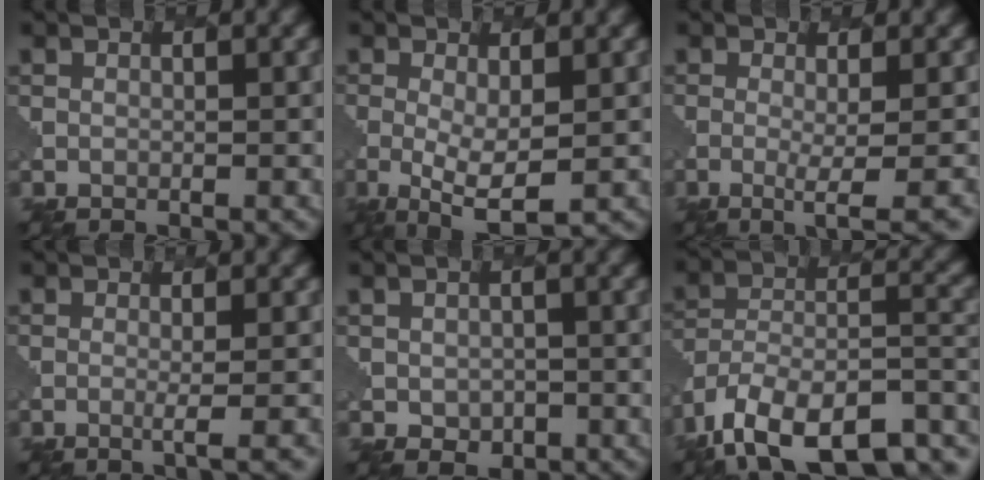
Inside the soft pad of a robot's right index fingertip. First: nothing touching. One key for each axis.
{"total": 3.9, "fx": -0.3, "fy": 1.1, "fz": 3.7, "tx": -0.072, "ty": -0.018, "tz": -0.002}
{"total": 3.1, "fx": -0.5, "fy": 0.5, "fz": 3.0, "tx": -0.051, "ty": -0.005, "tz": -0.011}
{"total": 2.1, "fx": -0.2, "fy": 0.4, "fz": 2.0, "tx": -0.022, "ty": 0.001, "tz": -0.011}
{"total": 1.7, "fx": -0.1, "fy": 1.5, "fz": 0.7, "tx": -0.014, "ty": -0.009, "tz": -0.002}
{"total": 14.2, "fx": -9.6, "fy": 6.5, "fz": 8.2, "tx": -0.170, "ty": -0.007, "tz": -0.144}